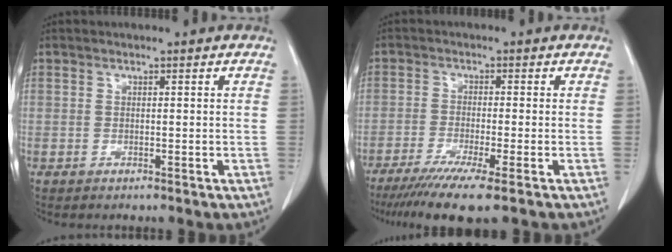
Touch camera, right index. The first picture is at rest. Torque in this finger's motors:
{"motor_torque": [1.11, -1.03, 0.44, 0.12]}